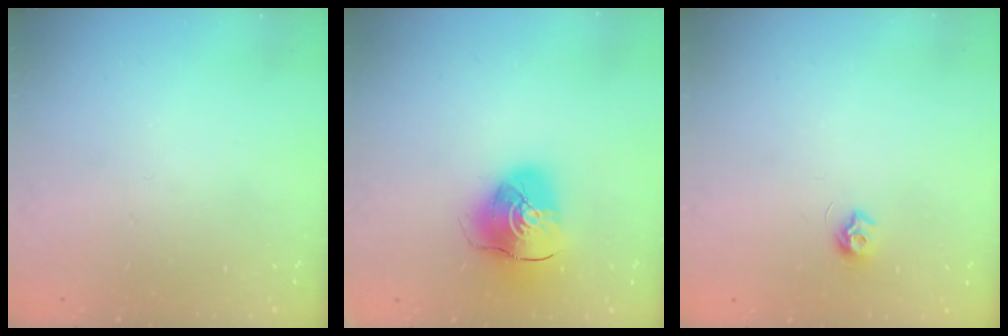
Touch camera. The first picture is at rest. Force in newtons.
{"total": 10.6, "press": 10.5, "slide": 1.5}
{"total": 6.4, "press": 6.3, "slide": 0.6}